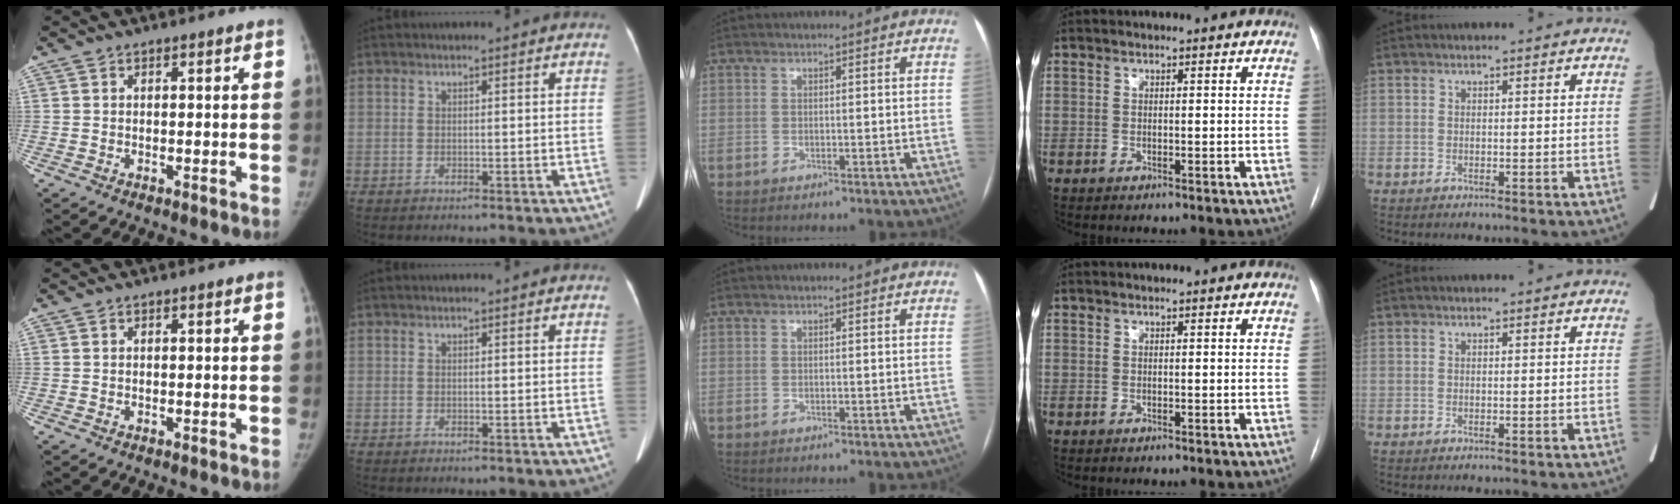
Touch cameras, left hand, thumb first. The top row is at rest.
{}